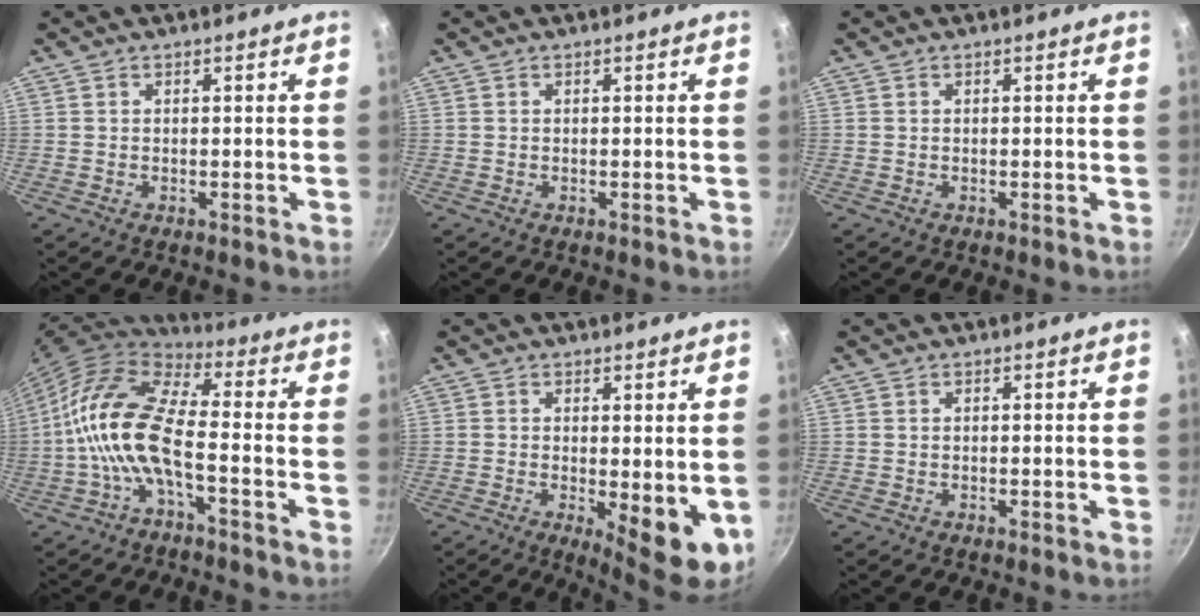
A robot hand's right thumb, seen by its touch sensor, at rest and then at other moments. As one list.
[{"total": 0.0}, {"total": 0.0}, {"total": 14.1, "force": [-3.2, 5.4, 12.6], "torque": [-0.253, 0.037, -0.077]}, {"total": 7.8, "force": [-0.8, 2.7, 7.3], "torque": [-0.091, -0.012, -0.002]}, {"total": 0.0}]